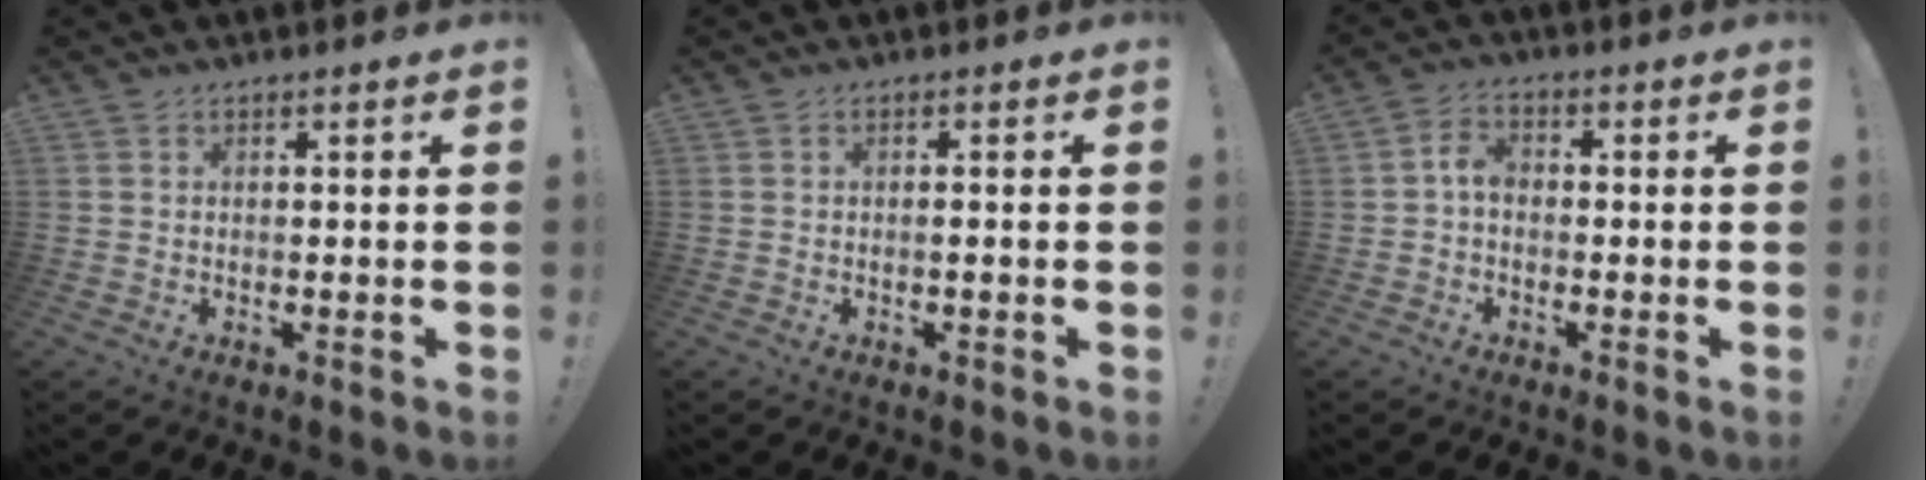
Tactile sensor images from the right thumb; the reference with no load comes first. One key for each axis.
{"total": 1.2, "fx": -0.6, "fy": -0.3, "fz": 1.0, "tx": -0.018, "ty": 0.000, "tz": -0.011}
{"total": 4.2, "fx": -0.7, "fy": 2.7, "fz": 3.1, "tx": -0.057, "ty": 0.015, "tz": -0.013}